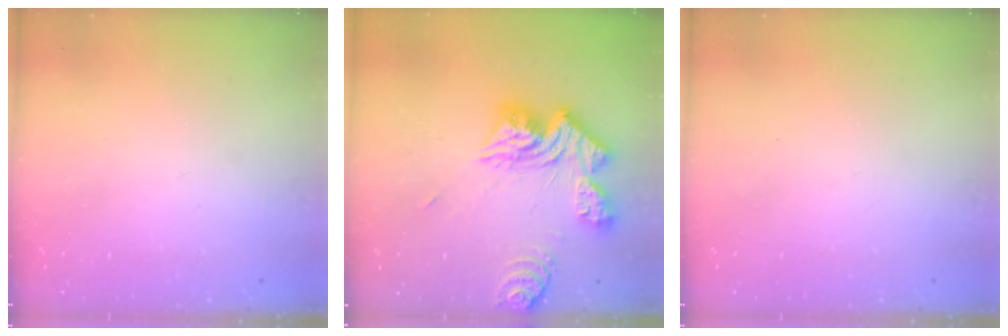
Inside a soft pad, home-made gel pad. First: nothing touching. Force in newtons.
{"total": 18.5, "press": 18.4, "slide": 1.6}
{"total": 0.0}